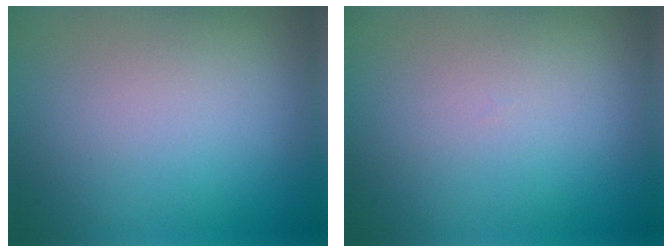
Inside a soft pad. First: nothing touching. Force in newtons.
{"total": 0.0}